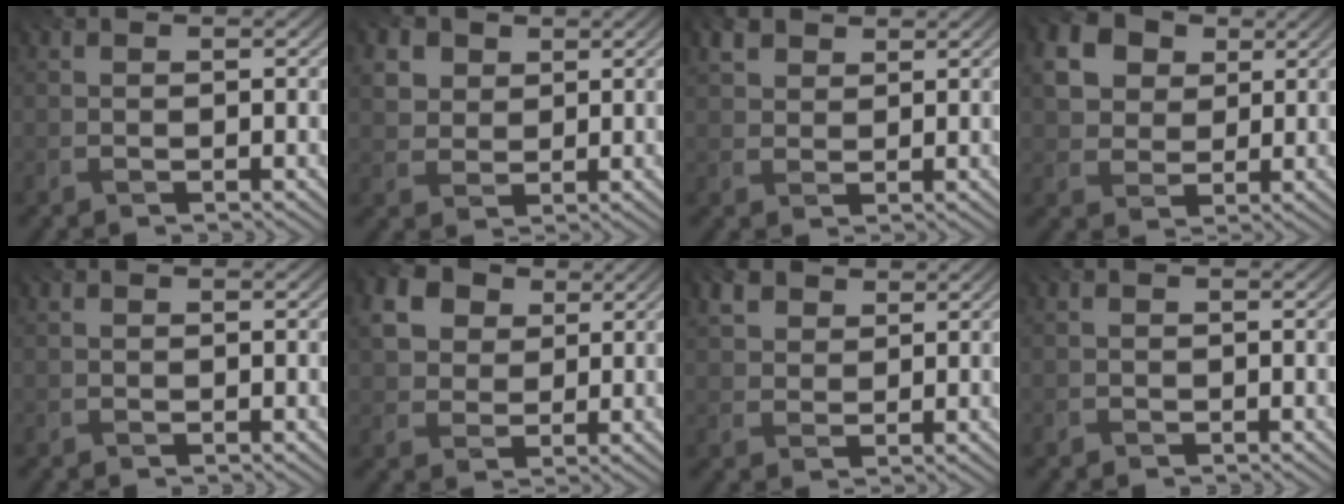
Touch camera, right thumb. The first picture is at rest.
{"total": 3.7, "force": [1.8, 2.9, 1.4], "torque": [-0.055, -0.012, 0.042]}
{"total": 2.9, "force": [1.9, 1.7, 1.2], "torque": [-0.033, 0.004, 0.039]}
{"total": 10.2, "force": [4.3, 7.9, 4.7], "torque": [-0.143, 0.016, 0.086]}
{"total": 0.0}
{"total": 6.4, "force": [2.8, 4.8, 3.2], "torque": [-0.104, 0.010, 0.048]}
{"total": 3.2, "force": [2.1, 2.0, 1.4], "torque": [-0.040, 0.004, 0.041]}
{"total": 1.1, "force": [-0.9, 0.5, -0.2], "torque": [0.000, 0.001, -0.018]}